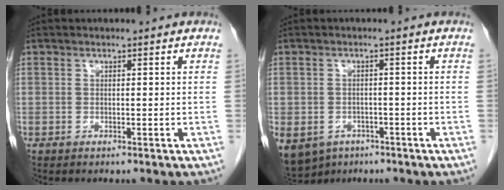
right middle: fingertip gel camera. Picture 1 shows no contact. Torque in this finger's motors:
{"motor_torque": [1.03, -1.11, 1.05, 0.21]}